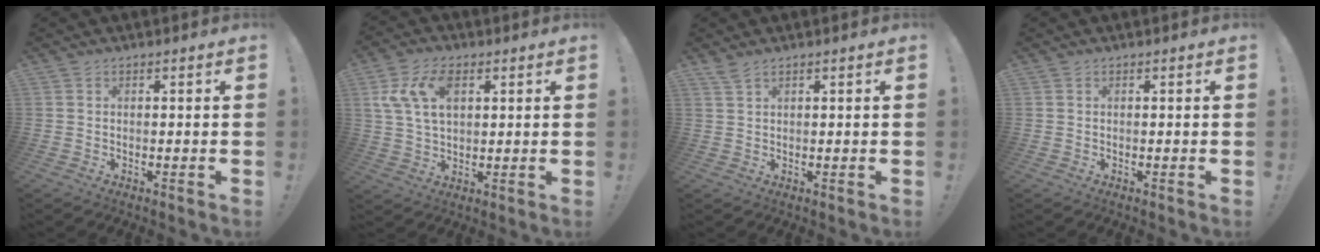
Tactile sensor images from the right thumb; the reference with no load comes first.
{"total": 11.6, "force": [4.2, 7.3, 8.0], "torque": [-0.159, -0.001, 0.077]}
{"total": 1.9, "force": [1.5, 0.5, 1.0], "torque": [-0.027, -0.001, 0.029]}
{"total": 0.0}